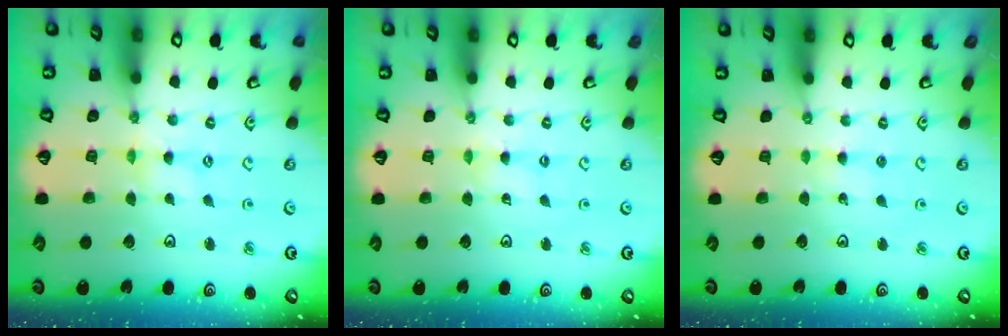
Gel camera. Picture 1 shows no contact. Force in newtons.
{"total": 2.0, "press": 2.0, "slide": 0.3}
{"total": 2.2, "press": 2.2, "slide": 0.2}